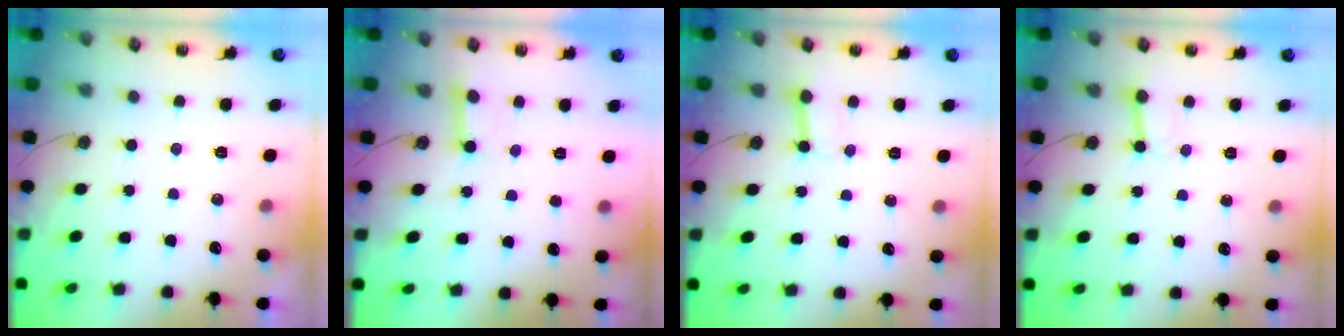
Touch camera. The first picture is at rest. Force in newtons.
{"total": 3.7, "press": 3.7, "slide": 0.3}
{"total": 2.5, "press": 2.5, "slide": 0.0}
{"total": 3.1, "press": 3.0, "slide": 0.4}